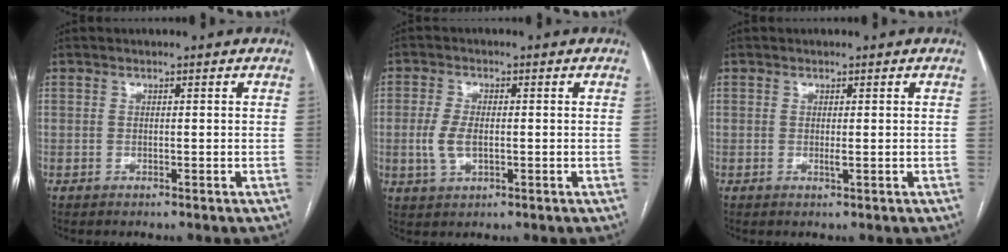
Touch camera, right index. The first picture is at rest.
{"total": 4.6, "force": [-0.6, 2.2, 4.0], "torque": [-0.094, -0.001, -0.009]}
{"total": 0.8, "force": [-0.1, 0.0, 0.8], "torque": [-0.018, -0.004, 0.000]}